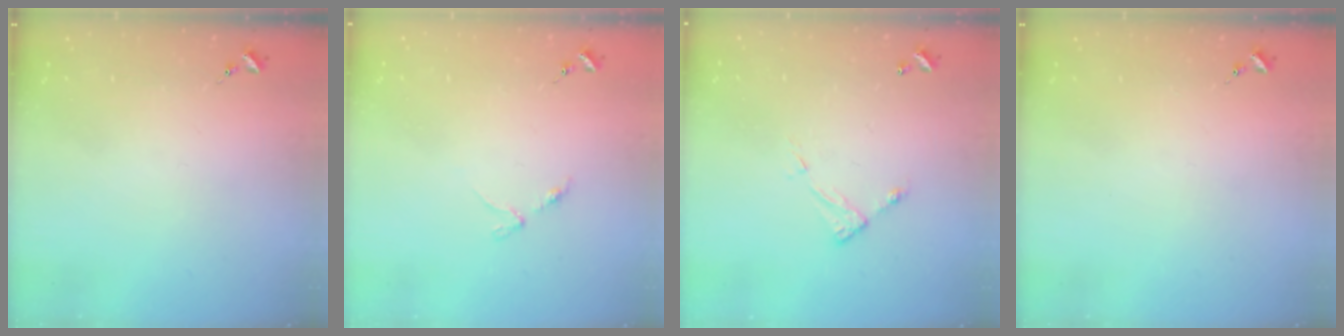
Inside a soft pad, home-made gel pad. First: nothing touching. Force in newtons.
{"total": 2.9, "press": 2.8, "slide": 0.4}
{"total": 5.3, "press": 5.3, "slide": 0.4}
{"total": 0.0}